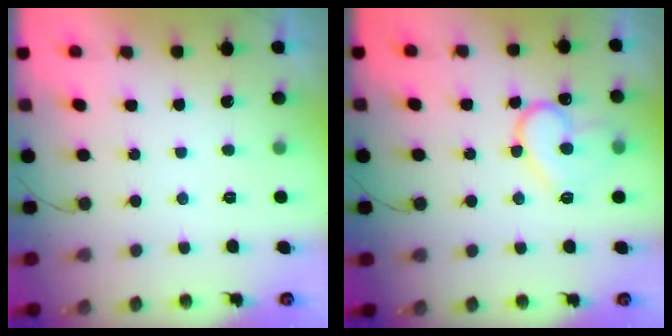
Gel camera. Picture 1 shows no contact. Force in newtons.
{"total": 13.2, "press": 13.2, "slide": 1.4}